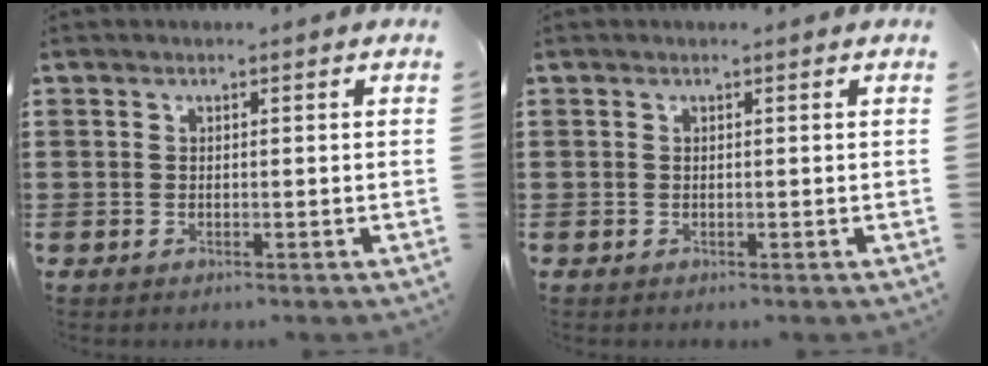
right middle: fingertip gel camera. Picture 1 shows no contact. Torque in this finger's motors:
{"motor_torque": [1.06, -1.07, 0.02, -0.01]}